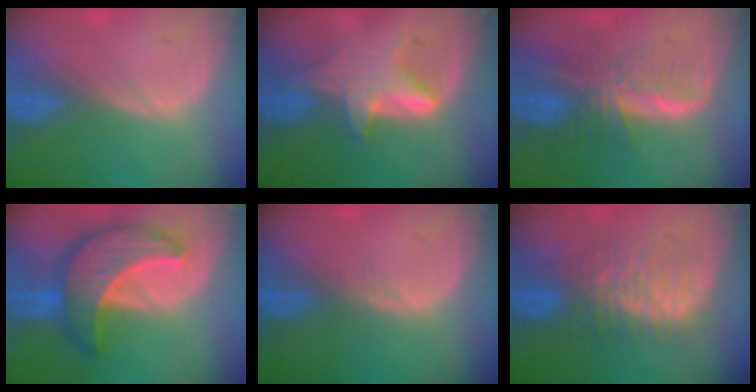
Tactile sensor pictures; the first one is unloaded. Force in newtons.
{"total": 6.0, "press": 5.8, "slide": 1.2}
{"total": 7.6, "press": 6.8, "slide": 3.5}
{"total": 10.0, "press": 10.0, "slide": 0.7}
{"total": 0.8, "press": 0.8, "slide": 0.3}
{"total": 8.0, "press": 8.0, "slide": 0.2}